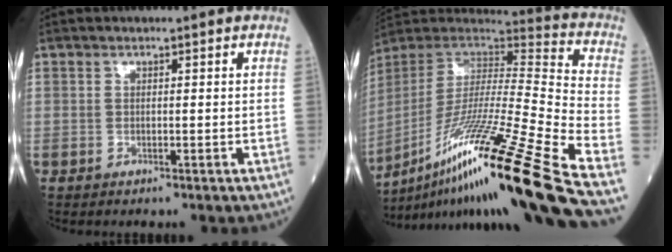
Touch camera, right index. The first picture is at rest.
{"total": 32.1, "force": [-20.5, -1.0, 24.6], "torque": [-0.398, -0.042, -0.365]}